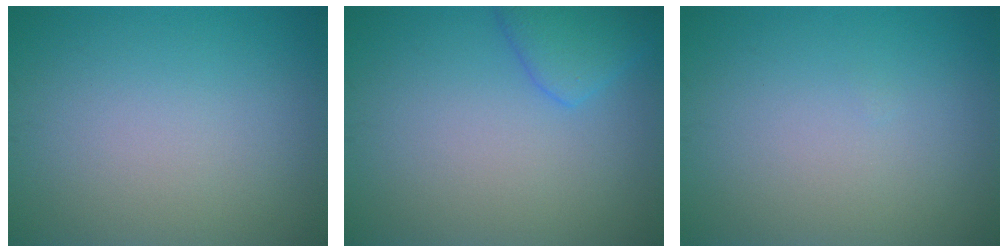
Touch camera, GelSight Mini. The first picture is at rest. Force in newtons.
{"total": 2.9, "press": 2.9, "slide": 0.2}
{"total": 0.0}